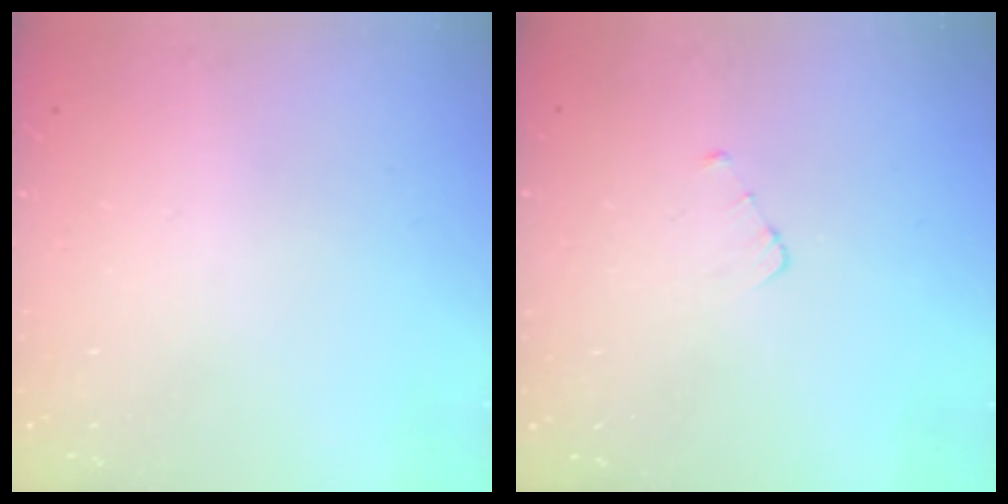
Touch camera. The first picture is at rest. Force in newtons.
{"total": 2.7, "press": 2.7, "slide": 0.3}